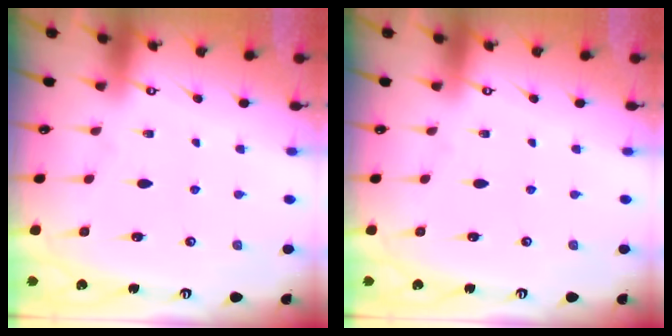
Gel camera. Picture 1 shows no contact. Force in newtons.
{"total": 0.0}